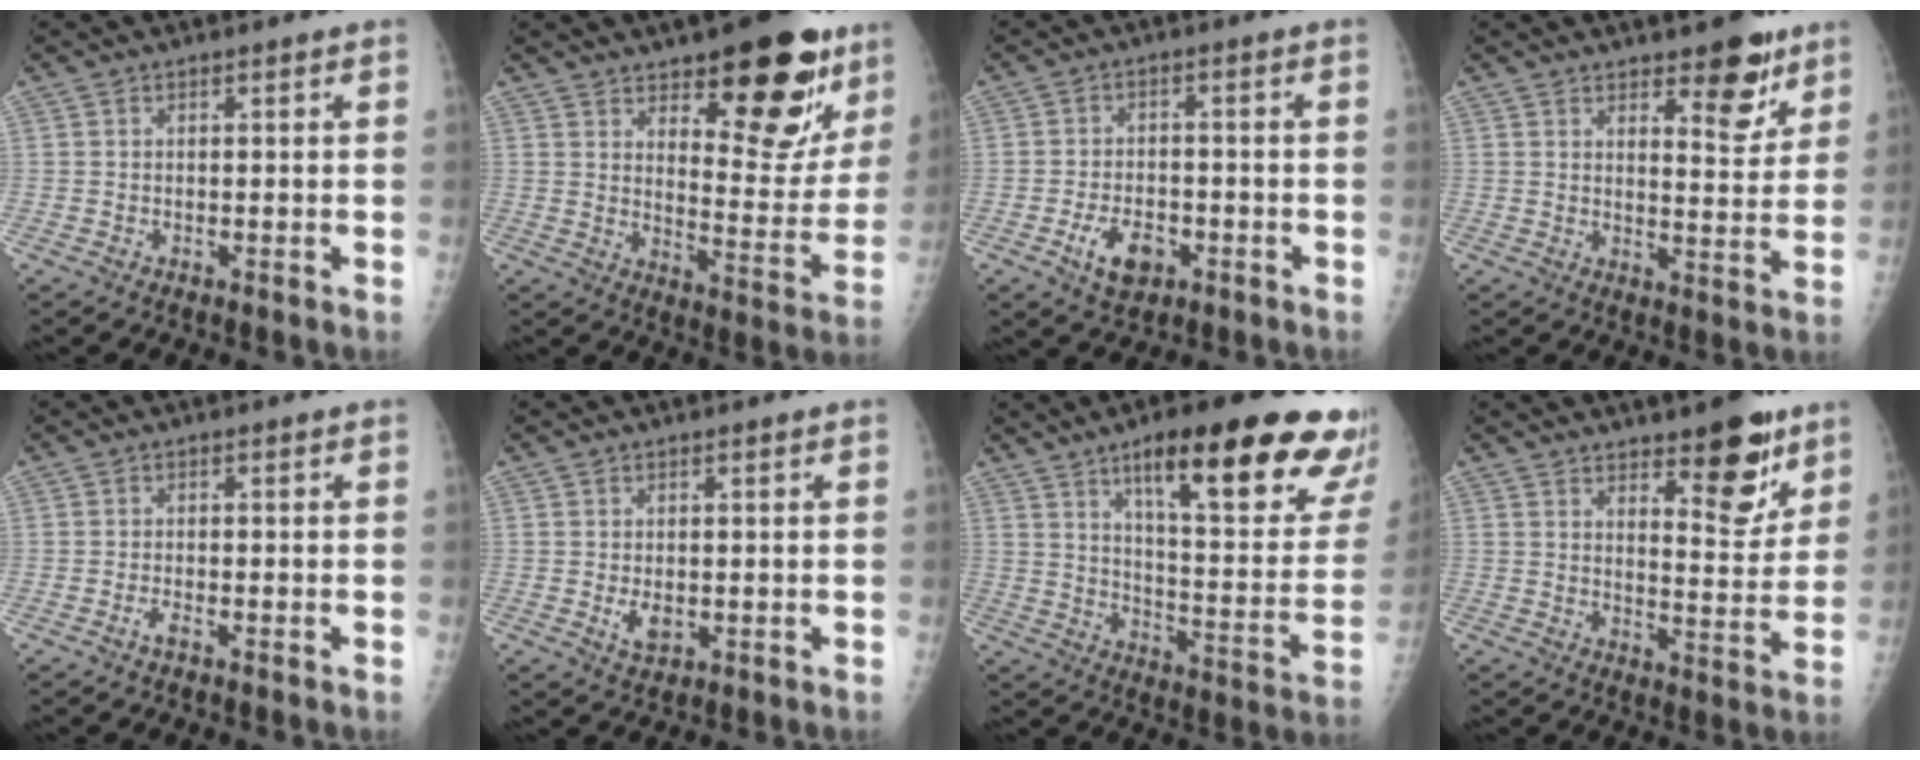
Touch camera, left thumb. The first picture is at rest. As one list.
[{"total": 19.5, "force": [11.7, 7.8, 13.5], "torque": [-0.120, -0.082, 0.167]}, {"total": 6.7, "force": [-3.1, 4.1, 4.3], "torque": [-0.064, 0.014, -0.048]}, {"total": 8.9, "force": [5.8, 3.6, 5.7], "torque": [-0.046, -0.039, 0.081]}, {"total": 1.3, "force": [-0.8, 0.4, 0.9], "torque": [-0.021, 0.002, -0.016]}, {"total": 3.3, "force": [-0.4, 2.1, 2.5], "torque": [-0.036, -0.006, -0.001]}, {"total": 27.4, "force": [16.0, 6.5, 21.2], "torque": [-0.247, -0.057, 0.231]}, {"total": 11.3, "force": [7.2, 4.3, 7.6], "torque": [-0.068, -0.050, 0.105]}]